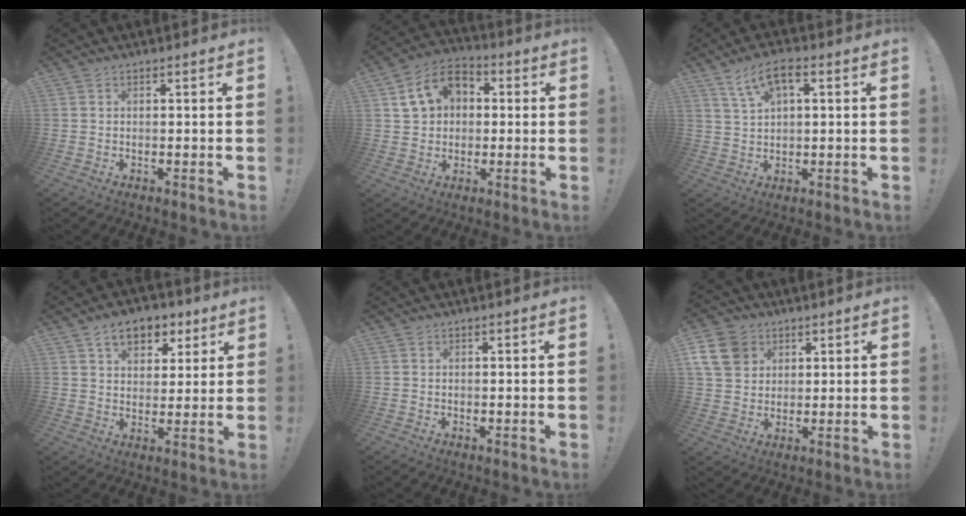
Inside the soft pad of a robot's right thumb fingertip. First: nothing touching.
{"total": 11.6, "force": [3.6, 9.2, 6.1], "torque": [-0.099, 0.007, 0.076]}
{"total": 7.3, "force": [3.2, 3.1, 5.8], "torque": [-0.096, -0.004, 0.058]}
{"total": 10.2, "force": [5.7, 6.7, 5.2], "torque": [-0.068, -0.026, 0.105]}
{"total": 0.0}
{"total": 11.9, "force": [5.1, 9.5, 5.1], "torque": [-0.093, -0.023, 0.103]}